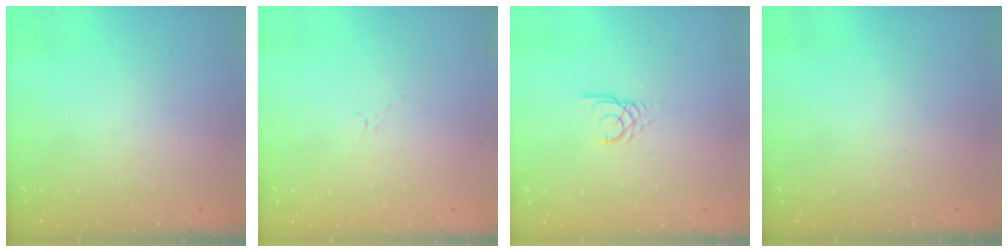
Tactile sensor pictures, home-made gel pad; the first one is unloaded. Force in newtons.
{"total": 2.1, "press": 2.0, "slide": 0.6}
{"total": 3.2, "press": 3.2, "slide": 0.2}
{"total": 0.0}